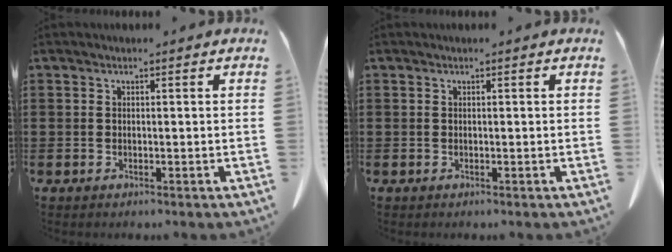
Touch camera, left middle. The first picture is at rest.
{"total": 0.0}